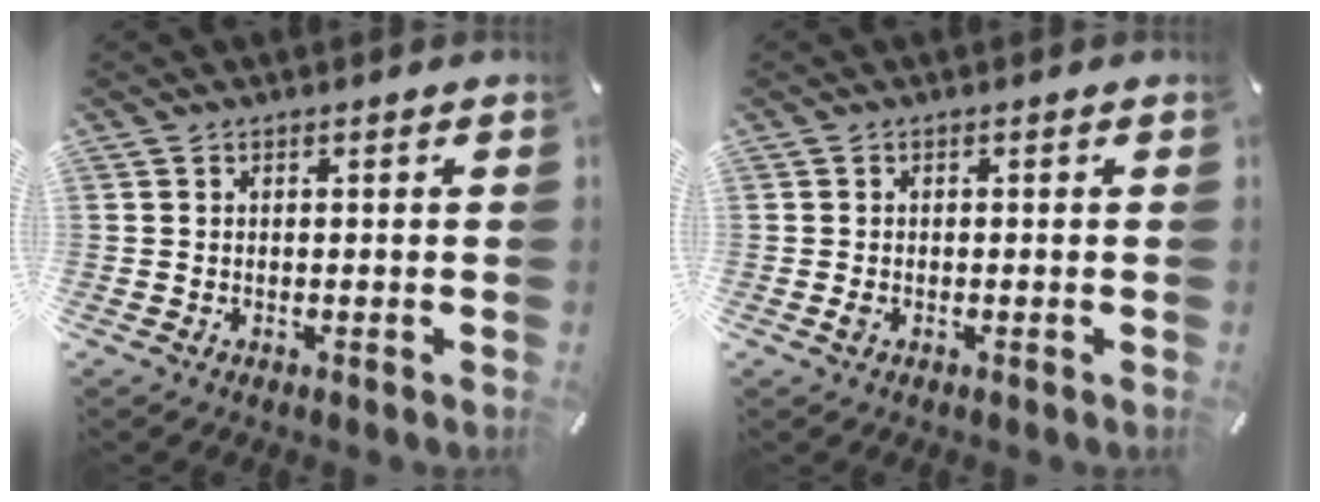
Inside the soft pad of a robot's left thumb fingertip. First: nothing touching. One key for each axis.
{"total": 1.0, "fx": -0.3, "fy": 0.7, "fz": 0.7, "tx": -0.012, "ty": 0.000, "tz": -0.006}